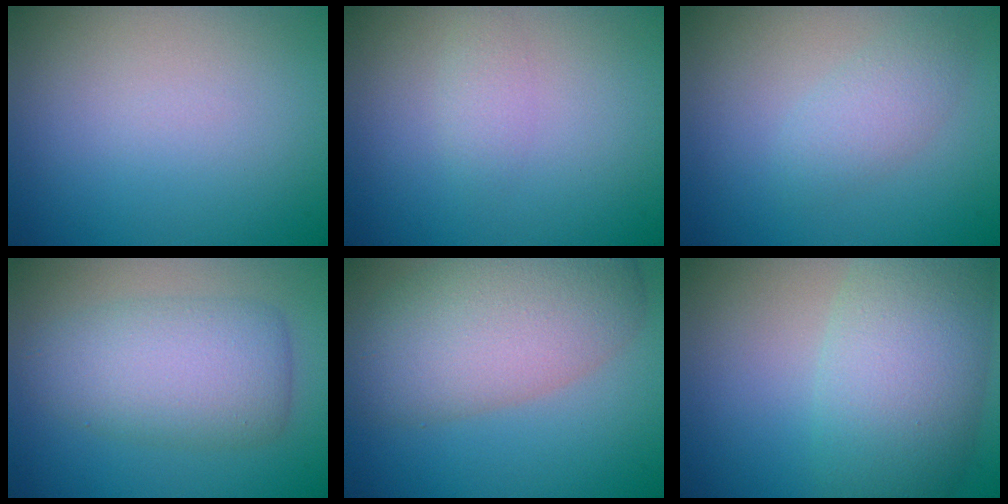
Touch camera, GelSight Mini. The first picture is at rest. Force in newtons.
{"total": 1.1, "press": 1.1, "slide": 0.0}
{"total": 2.1, "press": 2.1, "slide": 0.0}
{"total": 5.8, "press": 5.8, "slide": 0.0}
{"total": 8.3, "press": 8.3, "slide": 0.5}
{"total": 8.5, "press": 8.5, "slide": 0.2}